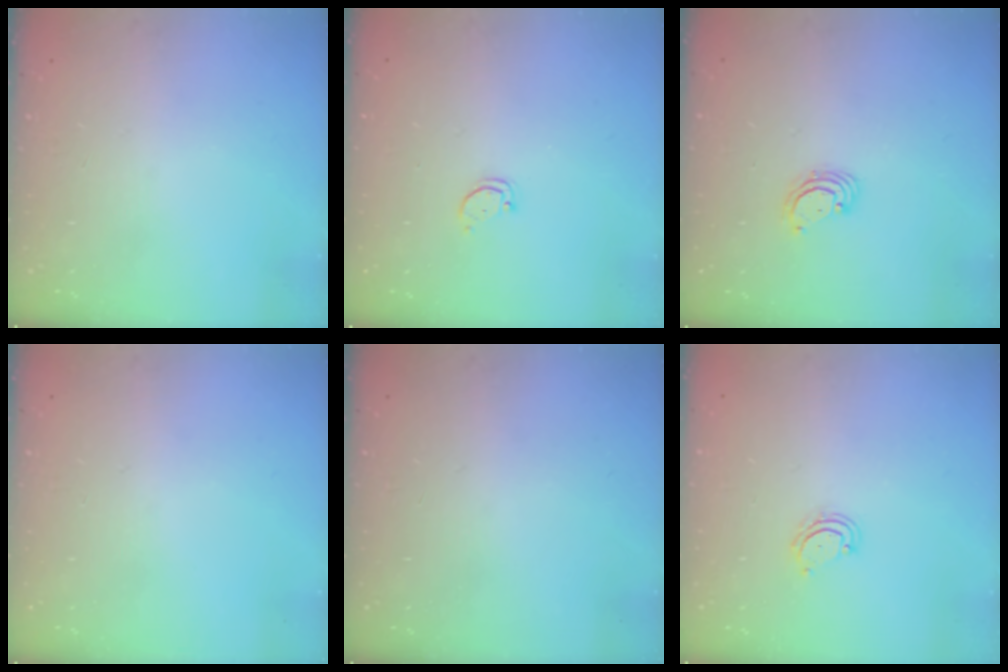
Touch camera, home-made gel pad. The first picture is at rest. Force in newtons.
{"total": 1.8, "press": 1.8, "slide": 0.1}
{"total": 3.3, "press": 3.3, "slide": 0.2}
{"total": 0.0}
{"total": 0.0}
{"total": 4.4, "press": 4.3, "slide": 0.3}